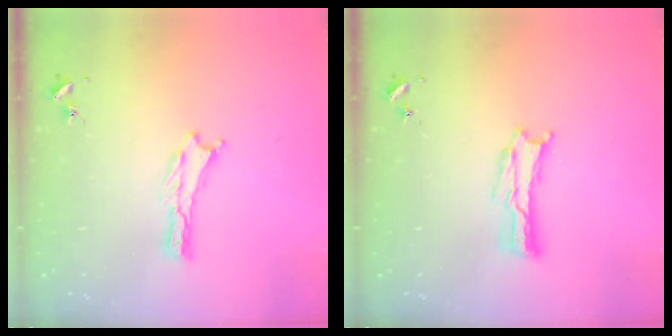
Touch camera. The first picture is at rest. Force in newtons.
{"total": 0.8, "press": 0.8, "slide": 0.2}